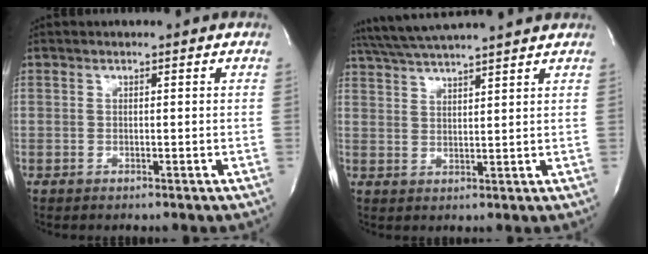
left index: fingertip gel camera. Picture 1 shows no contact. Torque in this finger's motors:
{"motor_torque": [-0.04, -0.12, 0.19, 0.06]}